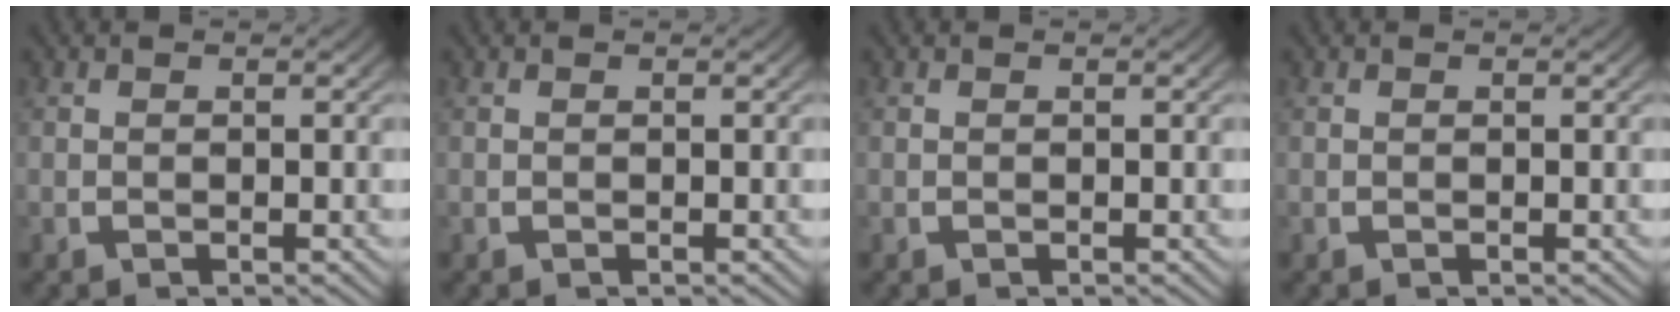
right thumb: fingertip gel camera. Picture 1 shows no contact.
{"total": 0.0}
{"total": 0.0}
{"total": 0.0}